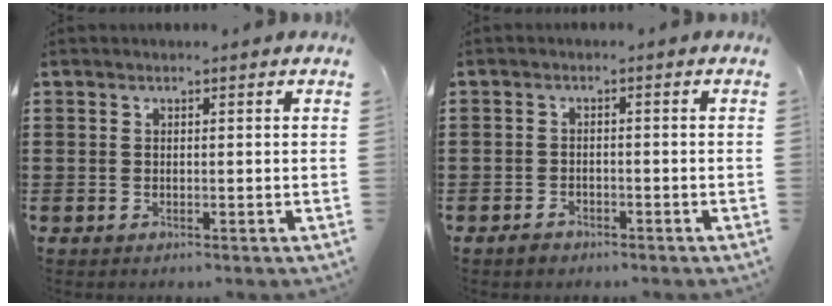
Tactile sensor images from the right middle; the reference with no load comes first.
{"total": 1.5, "force": [-1.3, 0.7, 0.4], "torque": [-0.012, 0.000, -0.027]}